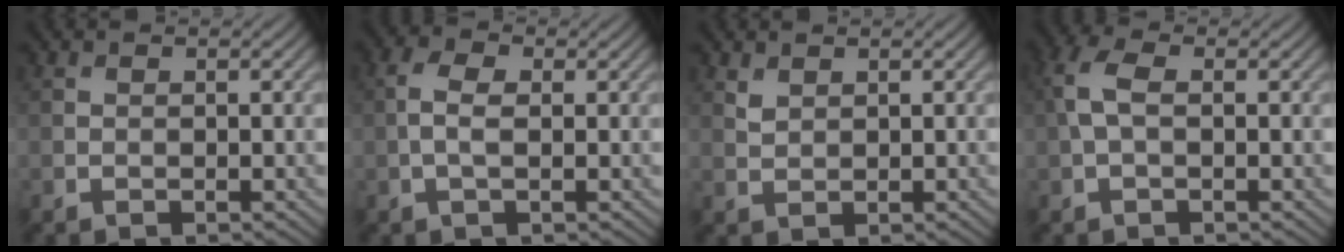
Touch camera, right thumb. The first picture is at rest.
{"total": 3.0, "force": [-0.1, 1.5, 2.6], "torque": [-0.063, 0.005, -0.009]}
{"total": 1.3, "force": [1.0, 0.6, 0.5], "torque": [-0.017, -0.002, 0.025]}
{"total": 3.8, "force": [0.4, 2.0, 3.3], "torque": [-0.084, 0.012, 0.001]}